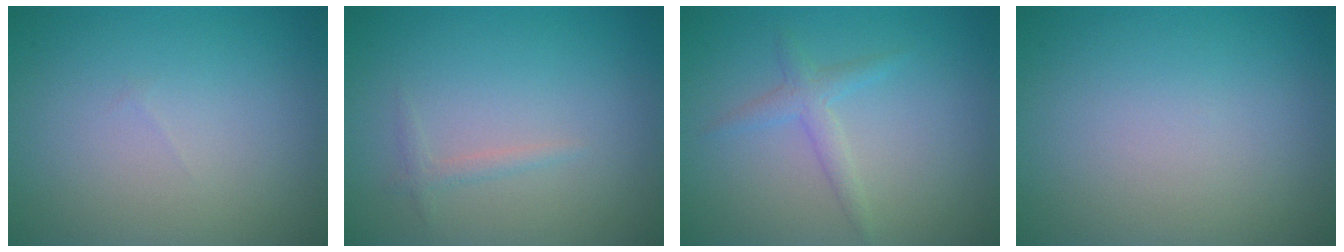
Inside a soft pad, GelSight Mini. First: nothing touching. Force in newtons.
{"total": 0.9, "press": 0.9, "slide": 0.1}
{"total": 1.7, "press": 1.7, "slide": 0.1}
{"total": 0.0}